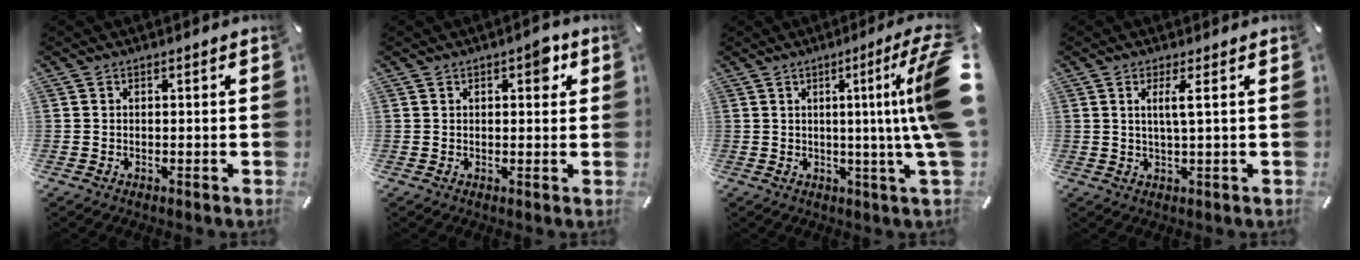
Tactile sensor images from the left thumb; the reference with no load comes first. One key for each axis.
{"total": 4.2, "fx": 1.6, "fy": 2.1, "fz": 3.3, "tx": -0.030, "ty": -0.006, "tz": 0.017}
{"total": 17.1, "fx": 3.2, "fy": 0.4, "fz": 16.8, "tx": -0.234, "ty": -0.040, "tz": 0.036}
{"total": 4.1, "fx": 1.1, "fy": 0.1, "fz": 4.0, "tx": -0.080, "ty": -0.003, "tz": 0.015}